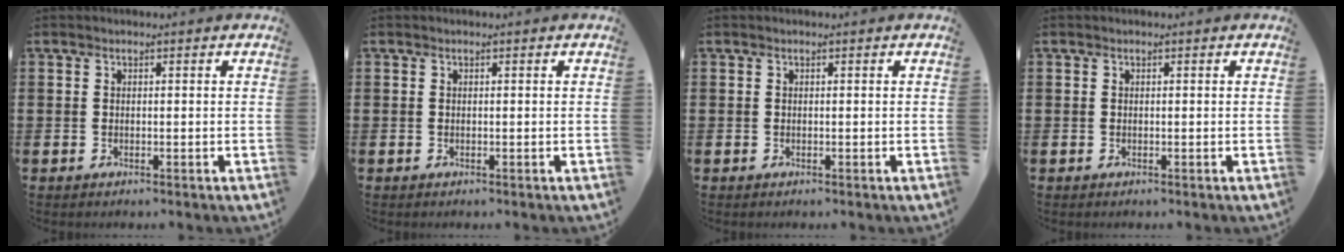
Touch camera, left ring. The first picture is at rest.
{"total": 0.0}
{"total": 0.0}
{"total": 0.0}